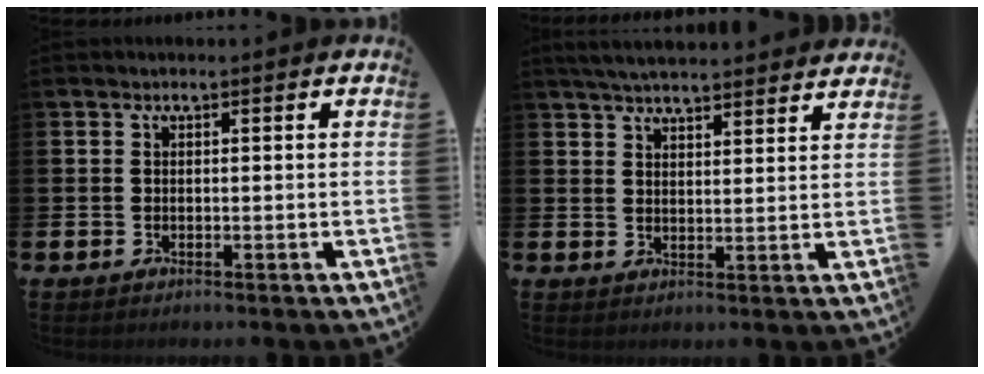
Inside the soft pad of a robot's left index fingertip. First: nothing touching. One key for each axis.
{"total": 4.9, "fx": 4.8, "fy": 0.4, "fz": 0.9, "tx": -0.027, "ty": -0.021, "tz": 0.088}